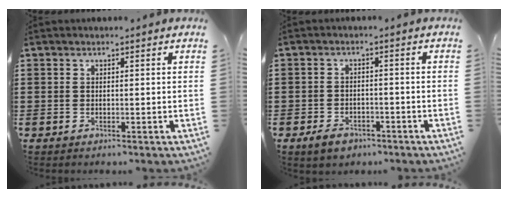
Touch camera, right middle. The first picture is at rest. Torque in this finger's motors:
{"motor_torque": [2.14, 0.00, 0.04, 0.07]}